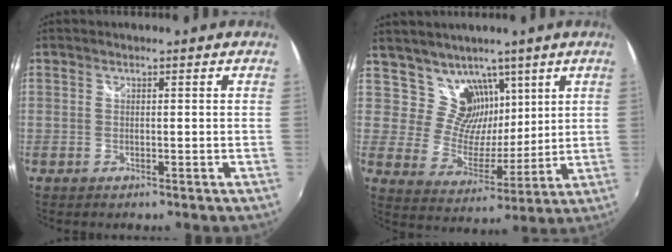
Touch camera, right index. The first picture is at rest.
{"total": 10.1, "force": [6.5, 7.1, 2.9], "torque": [-0.041, -0.013, 0.126]}